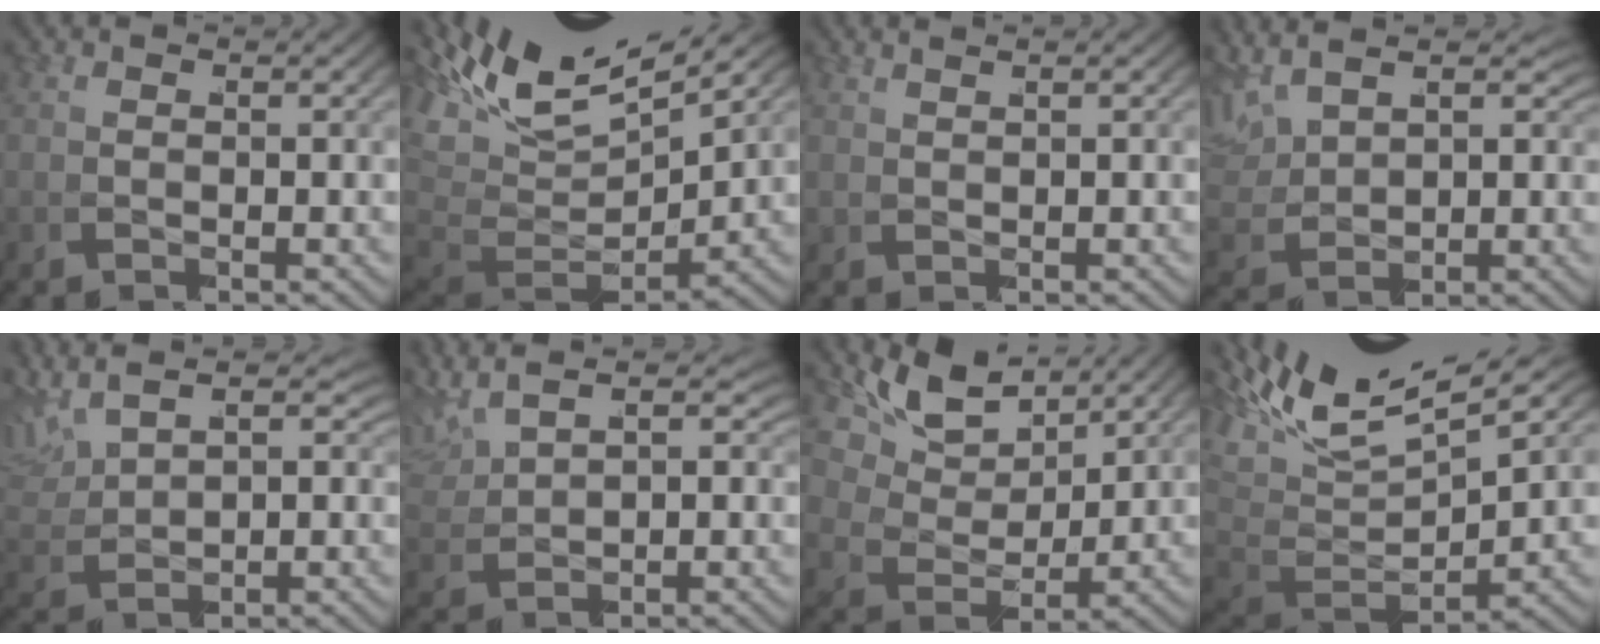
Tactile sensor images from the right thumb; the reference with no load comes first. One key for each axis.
{"total": 9.3, "fx": 1.2, "fy": 6.2, "fz": 6.9, "tx": -0.149, "ty": -0.031, "tz": 0.026}
{"total": 1.1, "fx": 1.0, "fy": -0.4, "fz": -0.2, "tx": 0.010, "ty": 0.007, "tz": 0.019}
{"total": 4.1, "fx": 2.6, "fy": 2.6, "fz": 1.8, "tx": -0.047, "ty": 0.006, "tz": 0.048}
{"total": 3.8, "fx": 2.7, "fy": 2.2, "fz": 1.5, "tx": -0.042, "ty": 0.007, "tz": 0.050}
{"total": 3.2, "fx": 2.6, "fy": 1.6, "fz": 1.1, "tx": -0.031, "ty": 0.007, "tz": 0.051}
{"total": 5.4, "fx": 2.8, "fy": 3.0, "fz": 3.4, "tx": -0.087, "ty": 0.001, "tz": 0.046}
{"total": 9.1, "fx": 2.1, "fy": 5.7, "fz": 6.7, "tx": -0.134, "ty": -0.019, "tz": 0.034}